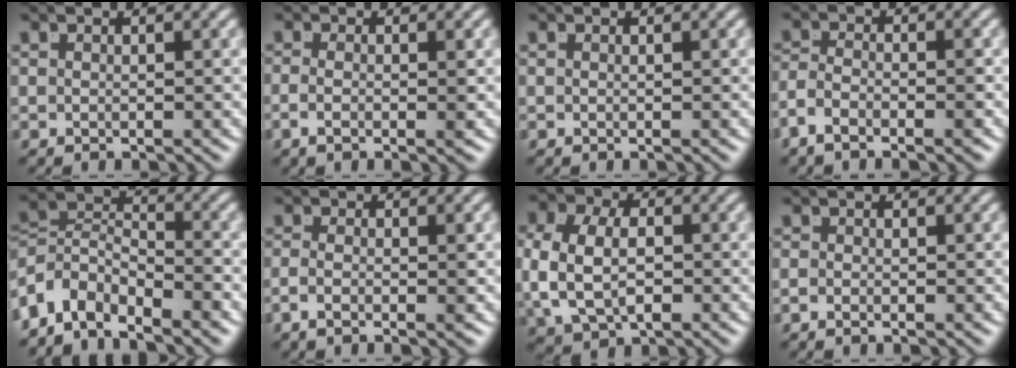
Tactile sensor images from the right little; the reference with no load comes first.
{"total": 2.2, "force": [-1.0, -0.5, 1.9], "torque": [-0.037, -0.013, -0.011]}
{"total": 0.0}
{"total": 3.6, "force": [-2.1, 1.9, 2.3], "torque": [-0.049, -0.015, -0.034]}
{"total": 8.2, "force": [-2.5, 6.4, 4.4], "torque": [-0.101, -0.033, -0.042]}
{"total": 2.3, "force": [-1.2, -0.2, 1.9], "torque": [-0.037, -0.012, -0.015]}
{"total": 6.5, "force": [-0.2, 4.9, 4.3], "torque": [-0.101, -0.018, 0.007]}
{"total": 1.0, "force": [-0.8, -0.1, 0.5], "torque": [-0.008, -0.005, -0.014]}